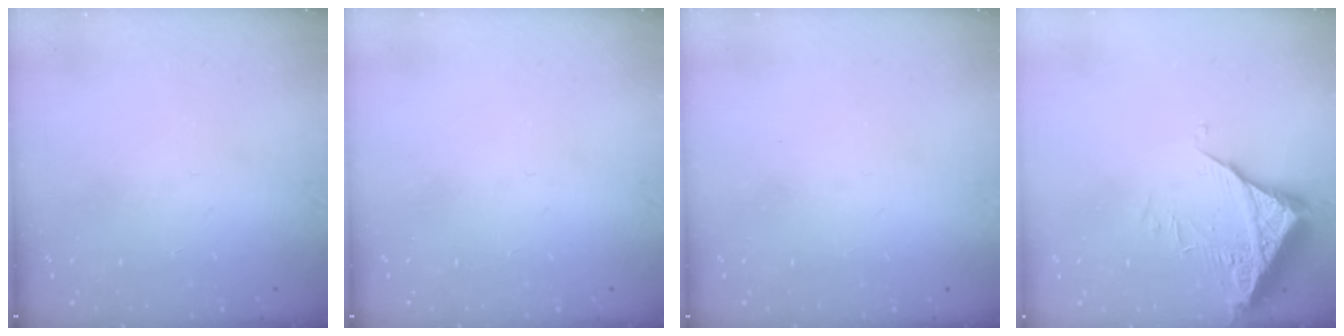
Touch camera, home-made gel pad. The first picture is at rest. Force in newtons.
{"total": 0.0}
{"total": 1.5, "press": 1.5, "slide": 0.1}
{"total": 5.7, "press": 5.7, "slide": 0.5}